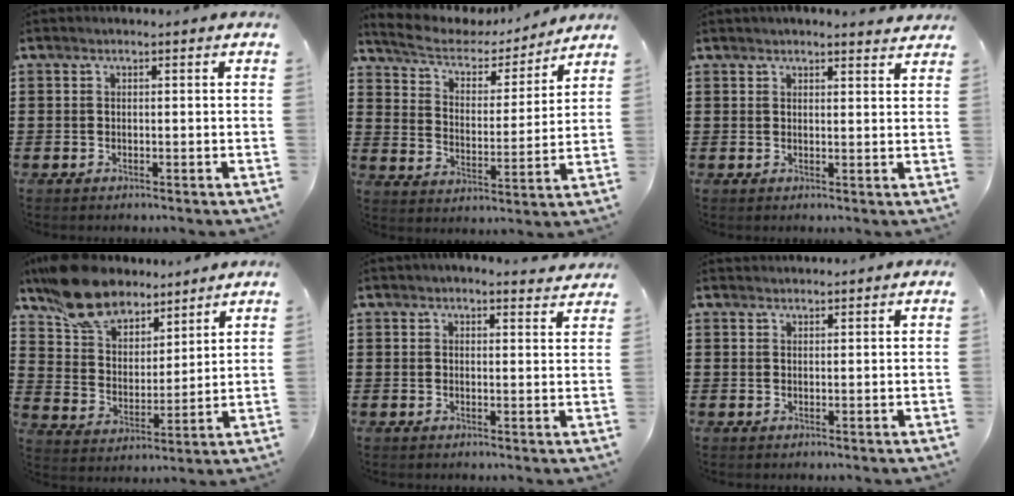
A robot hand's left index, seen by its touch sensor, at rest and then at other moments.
{"total": 5.4, "force": [4.6, 1.8, 1.9], "torque": [-0.064, -0.028, 0.074]}
{"total": 2.1, "force": [2.1, 0.1, 0.3], "torque": [-0.011, -0.003, 0.040]}
{"total": 11.7, "force": [9.8, 5.1, 4.0], "torque": [-0.119, -0.041, 0.188]}
{"total": 2.3, "force": [2.3, 0.3, 0.4], "torque": [-0.007, -0.006, 0.041]}
{"total": 1.2, "force": [1.1, 0.3, -0.2], "torque": [0.000, 0.000, 0.023]}